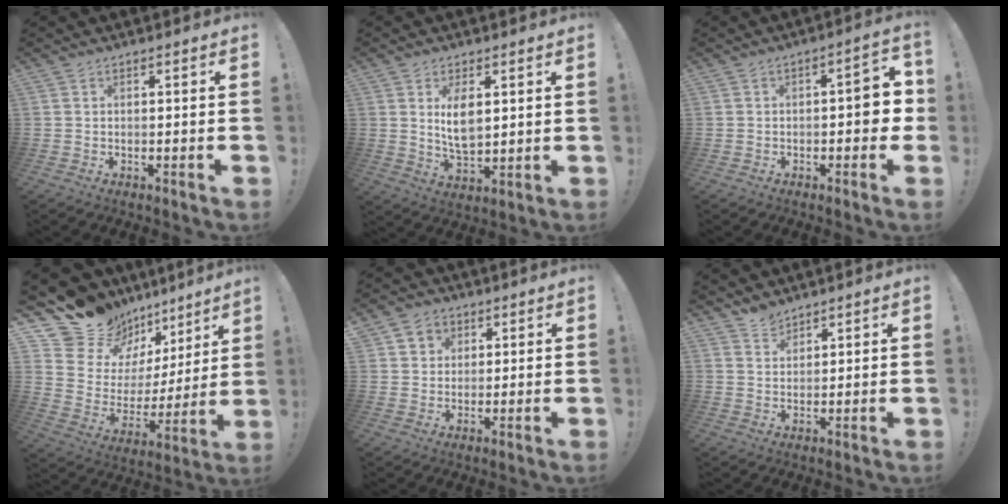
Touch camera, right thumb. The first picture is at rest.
{"total": 7.4, "force": [2.5, 3.9, 5.8], "torque": [-0.107, -0.020, 0.036]}
{"total": 6.0, "force": [-1.3, 2.7, 5.2], "torque": [-0.065, 0.005, -0.025]}
{"total": 15.6, "force": [13.5, 7.5, 1.9], "torque": [-0.029, -0.124, 0.260]}
{"total": 5.4, "force": [2.2, 4.8, 0.9], "torque": [-0.014, -0.011, 0.045]}
{"total": 3.9, "force": [3.6, 1.4, 0.4], "torque": [-0.002, -0.024, 0.067]}